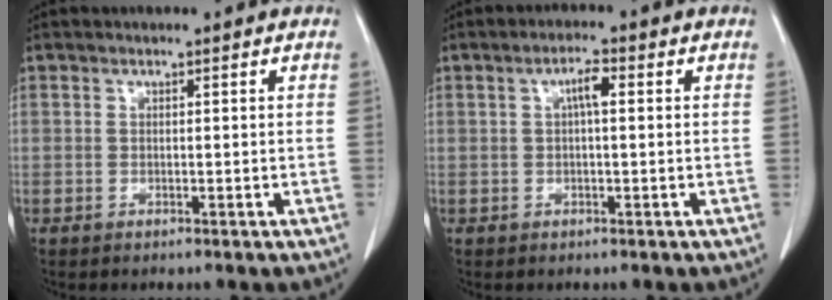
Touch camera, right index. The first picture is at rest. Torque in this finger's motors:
{"motor_torque": [0.41, -0.07, 0.08, 0.06]}